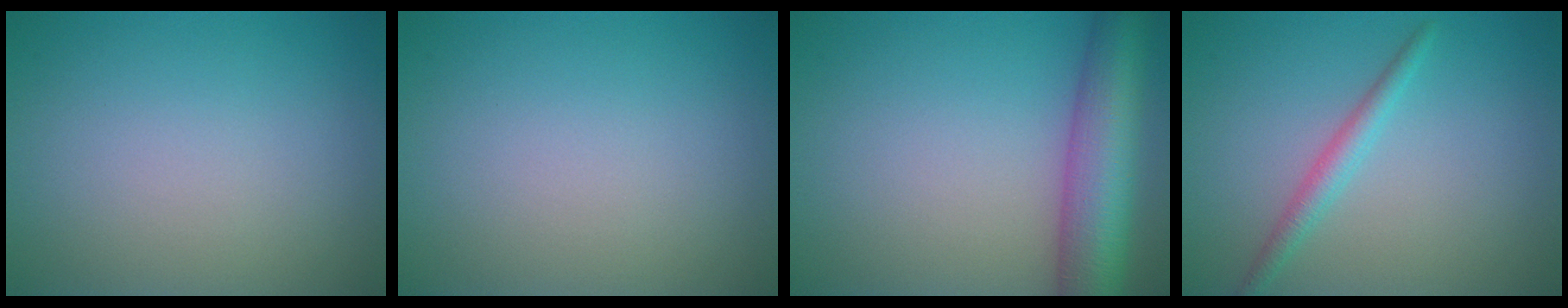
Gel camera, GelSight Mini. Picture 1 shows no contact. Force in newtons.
{"total": 0.0}
{"total": 8.4, "press": 8.4, "slide": 0.3}
{"total": 2.0, "press": 2.0, "slide": 0.0}